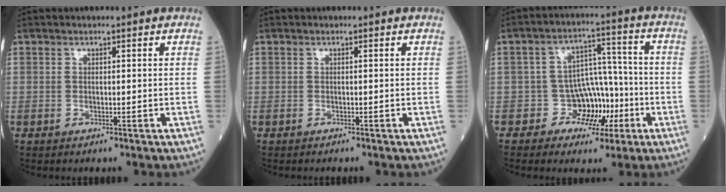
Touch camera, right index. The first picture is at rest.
{"total": 0.0}
{"total": 7.1, "force": [-2.9, 5.8, 2.8], "torque": [-0.021, 0.027, -0.042]}